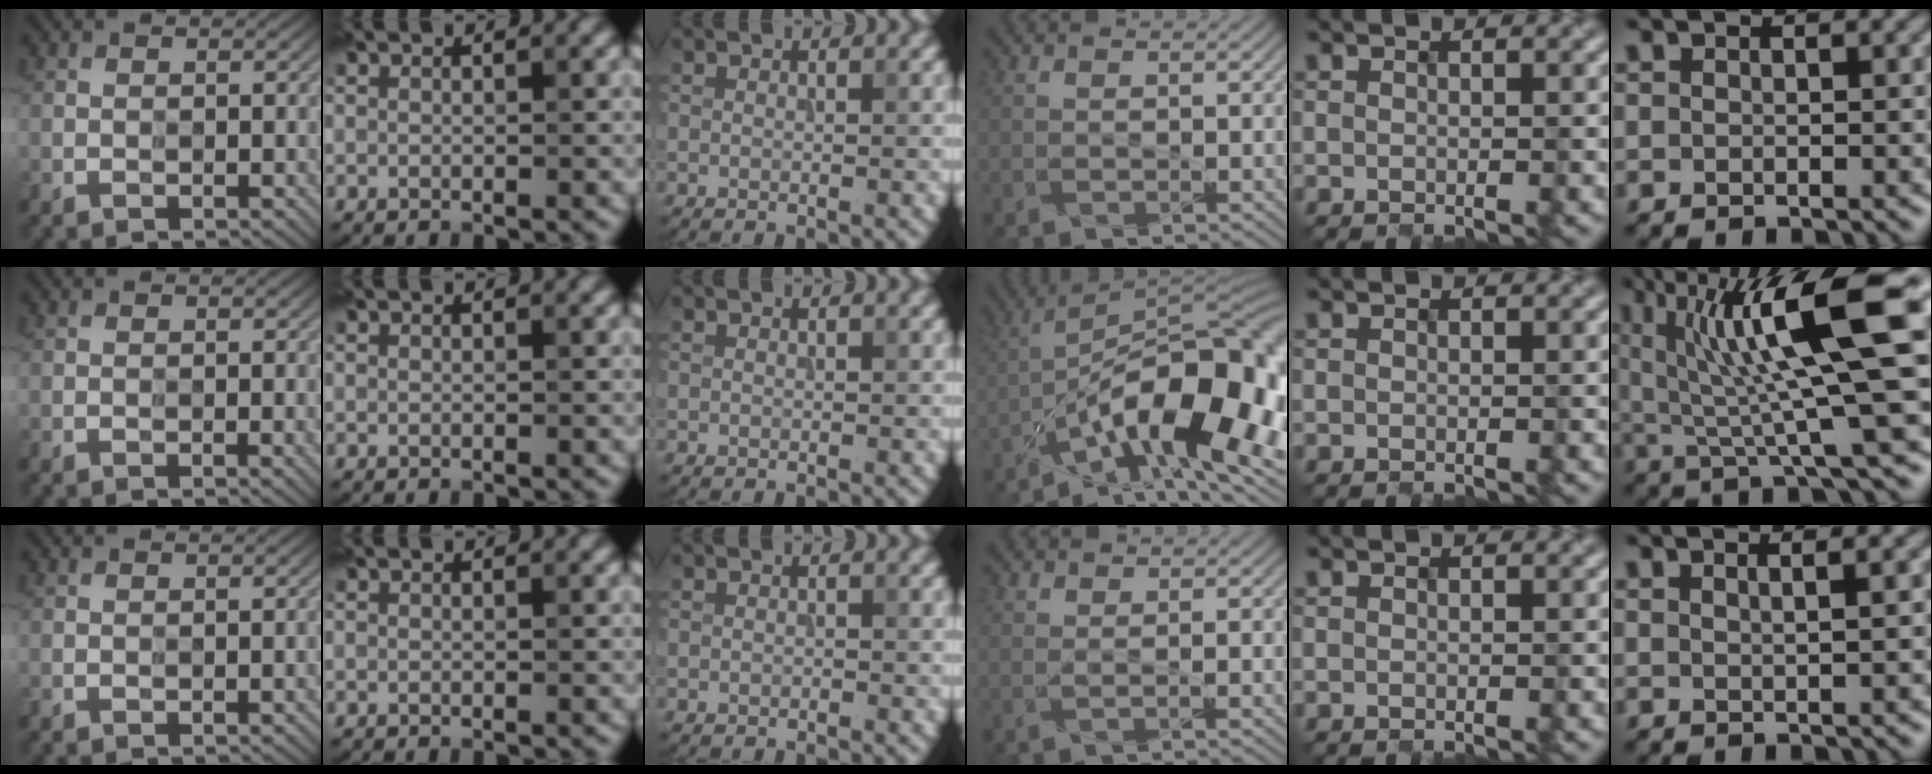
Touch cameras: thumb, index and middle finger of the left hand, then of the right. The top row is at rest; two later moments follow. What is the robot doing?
{"motion": "extract", "object": "connector and pipe"}